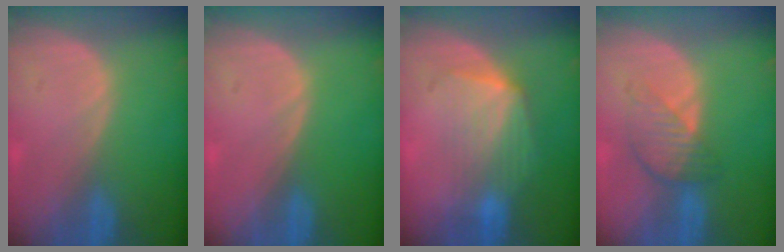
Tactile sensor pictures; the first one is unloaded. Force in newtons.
{"total": 0.0}
{"total": 7.1, "press": 6.6, "slide": 2.8}
{"total": 4.6, "press": 4.2, "slide": 2.0}